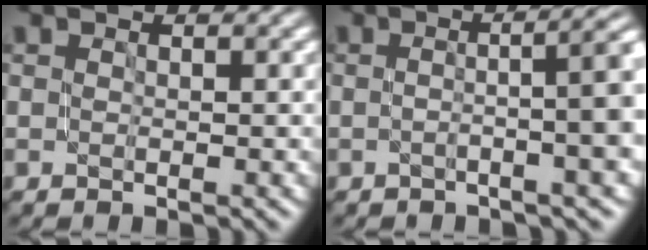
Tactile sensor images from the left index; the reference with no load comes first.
{"total": 7.2, "force": [0.3, 2.1, 6.8], "torque": [-0.057, 0.018, -0.006]}